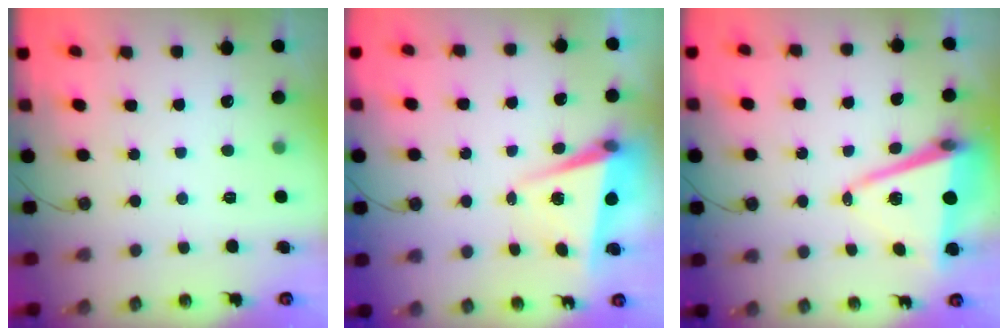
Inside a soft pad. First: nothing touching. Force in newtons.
{"total": 5.1, "press": 5.0, "slide": 1.4}
{"total": 11.2, "press": 10.5, "slide": 4.1}